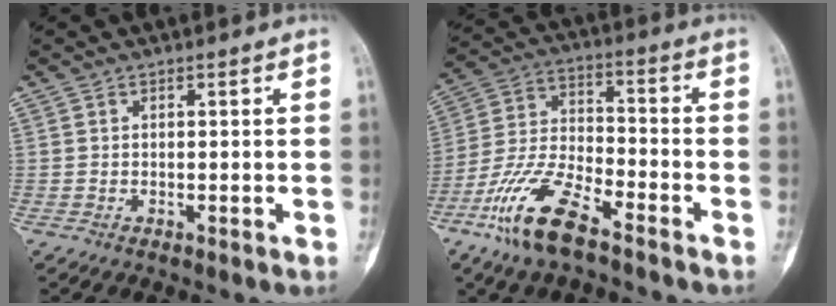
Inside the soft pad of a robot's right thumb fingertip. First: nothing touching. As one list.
[{"total": 14.2, "force": [-9.1, 4.8, 9.8], "torque": [-0.209, 0.043, -0.181]}]